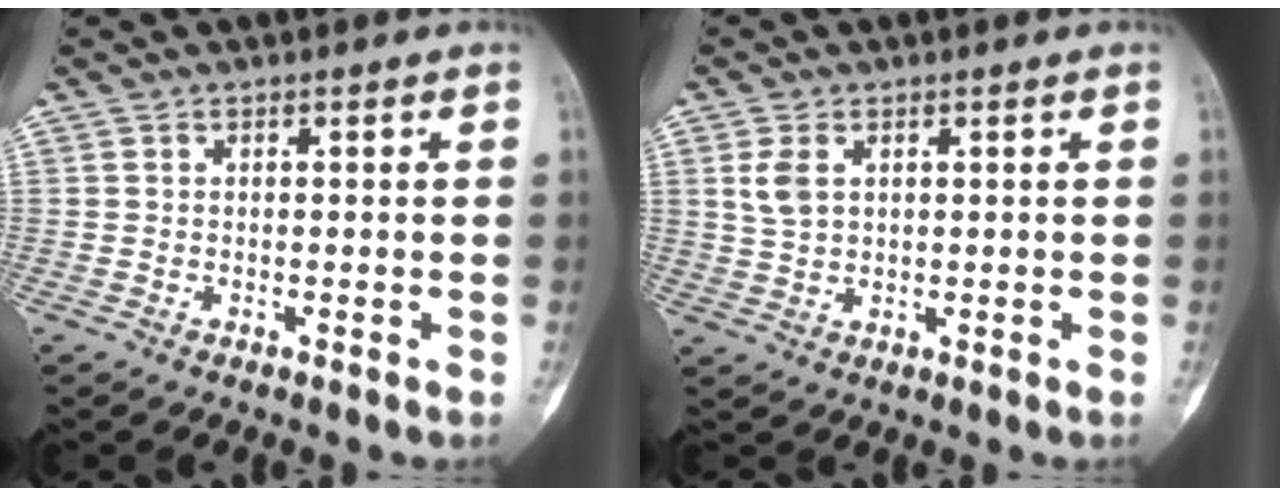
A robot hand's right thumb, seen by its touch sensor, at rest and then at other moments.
{"total": 4.0, "force": [1.3, 2.5, 2.9], "torque": [-0.059, 0.000, 0.033]}